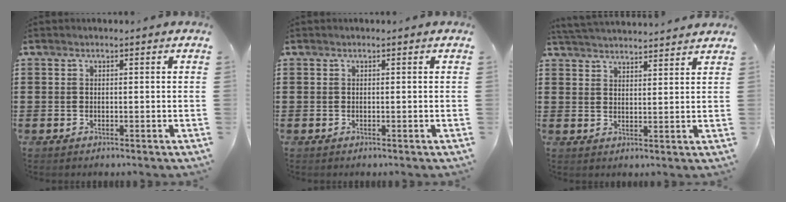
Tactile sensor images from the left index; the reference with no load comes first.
{"total": 0.0}
{"total": 3.4, "force": [3.4, -0.2, 0.2], "torque": [-0.016, -0.016, 0.062]}